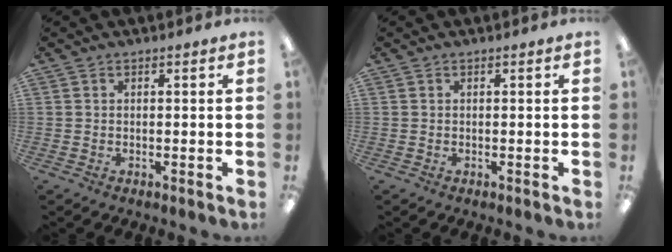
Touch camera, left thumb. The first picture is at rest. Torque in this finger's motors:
{"motor_torque": [-0.09, 0.09, 0.00, 0.00, 0.00]}